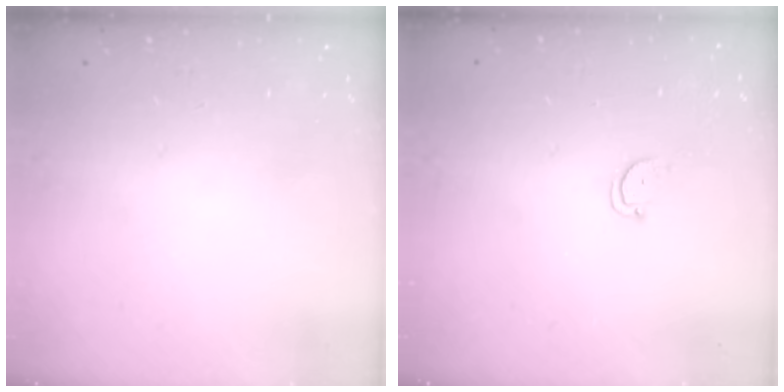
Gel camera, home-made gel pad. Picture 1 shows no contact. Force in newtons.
{"total": 2.0, "press": 2.0, "slide": 0.2}